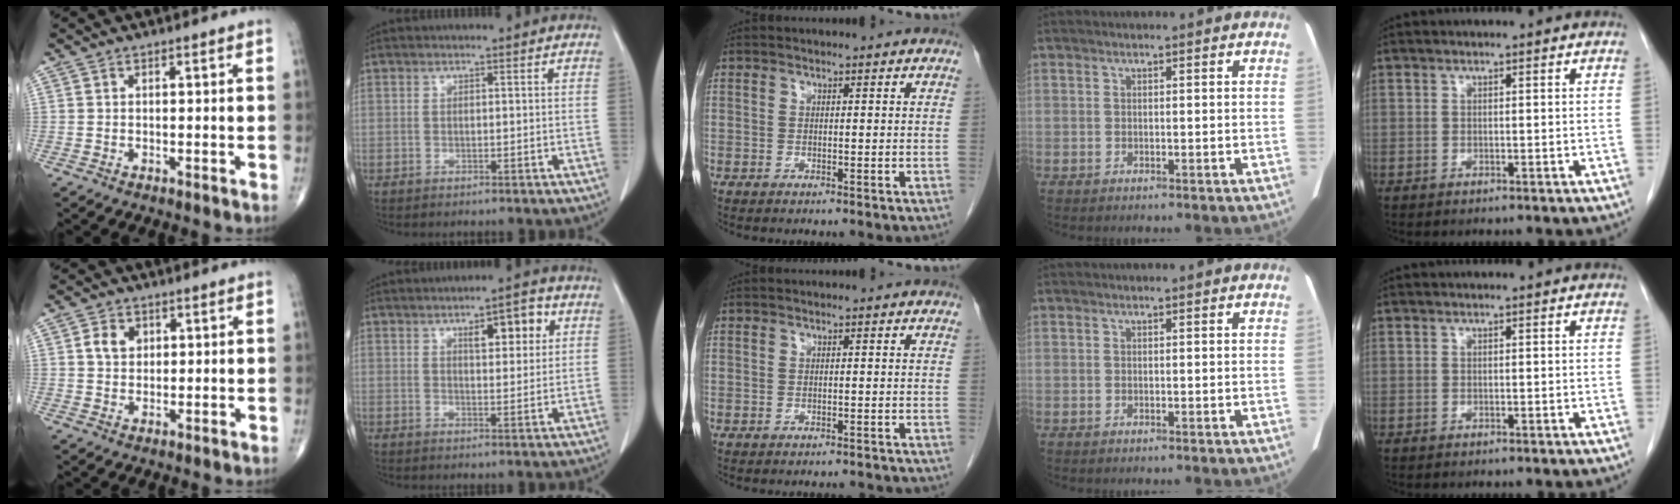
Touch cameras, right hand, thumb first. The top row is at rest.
{"thumb": {"total": 4.1, "force": [1.2, 3.3, 2.2], "torque": [-0.024, -0.001, 0.020]}, "index": {"total": 5.9, "force": [2.6, 1.9, 4.9], "torque": [-0.075, 0.007, 0.039]}, "middle": {"total": 3.2, "force": [-3.1, 0.5, 0.5], "torque": [-0.003, -0.008, -0.036]}}